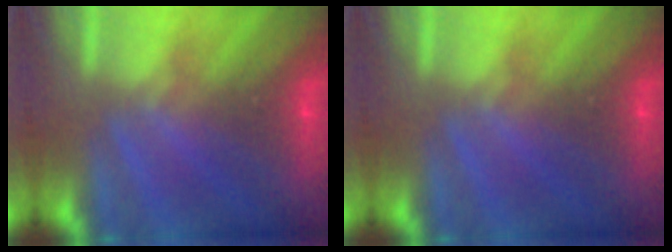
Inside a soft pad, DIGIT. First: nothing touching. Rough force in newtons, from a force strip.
{"total": 0.0}